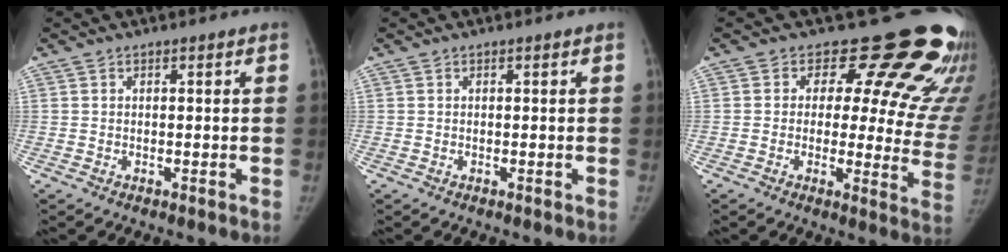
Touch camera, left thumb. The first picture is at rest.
{"total": 0.0}
{"total": 21.3, "force": [15.6, 9.2, 11.1], "torque": [-0.085, -0.099, 0.167]}